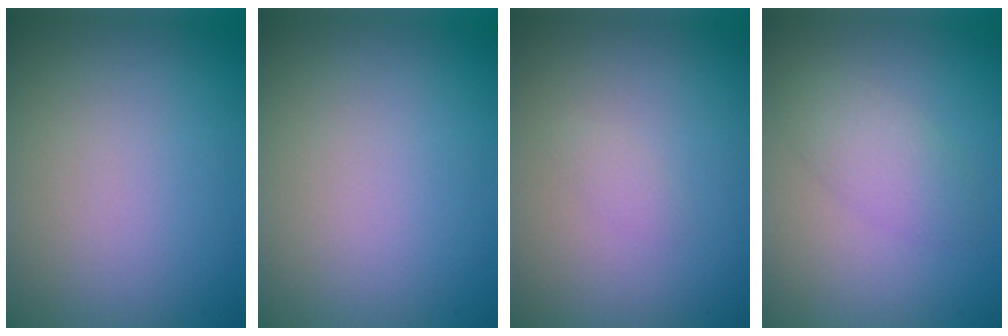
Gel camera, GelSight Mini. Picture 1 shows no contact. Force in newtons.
{"total": 0.0}
{"total": 0.6, "press": 0.6, "slide": 0.1}
{"total": 2.4, "press": 2.4, "slide": 0.1}